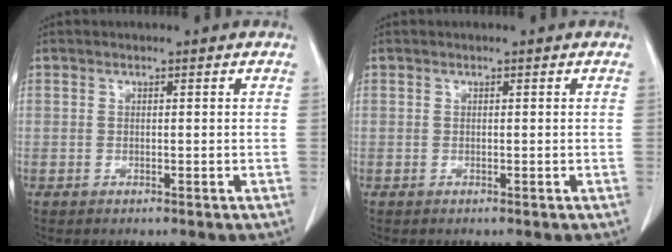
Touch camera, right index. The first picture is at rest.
{"total": 0.0}